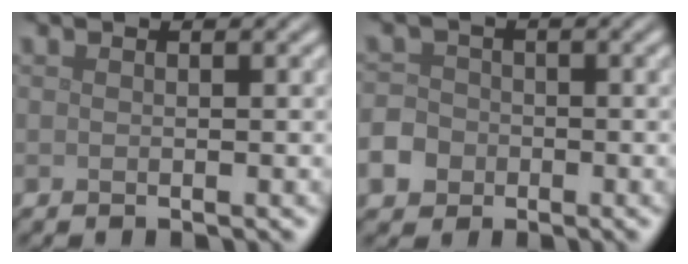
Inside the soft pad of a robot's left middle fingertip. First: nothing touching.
{"total": 3.5, "force": [-1.6, 3.0, 1.1], "torque": [-0.012, -0.007, -0.035]}